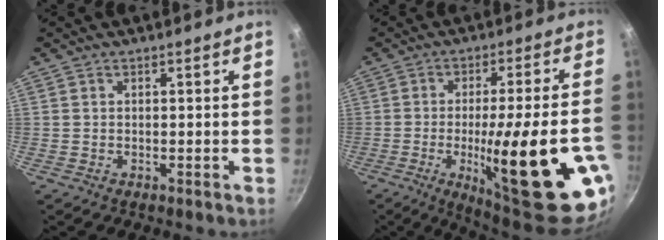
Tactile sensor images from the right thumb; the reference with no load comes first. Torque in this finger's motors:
{"motor_torque": [2.67, 2.34, 2.45, -0.32, 0.61]}